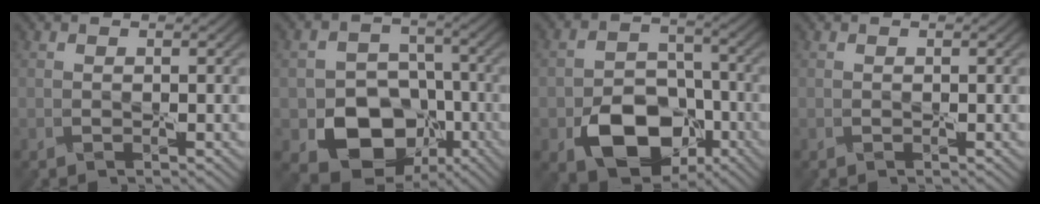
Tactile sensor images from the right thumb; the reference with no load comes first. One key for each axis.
{"total": 10.5, "fx": -4.8, "fy": 7.9, "fz": 5.0, "tx": -0.077, "ty": -0.025, "tz": -0.091}
{"total": 9.4, "fx": -4.6, "fy": 6.3, "fz": 5.2, "tx": -0.089, "ty": -0.009, "tz": -0.082}
{"total": 0.0}